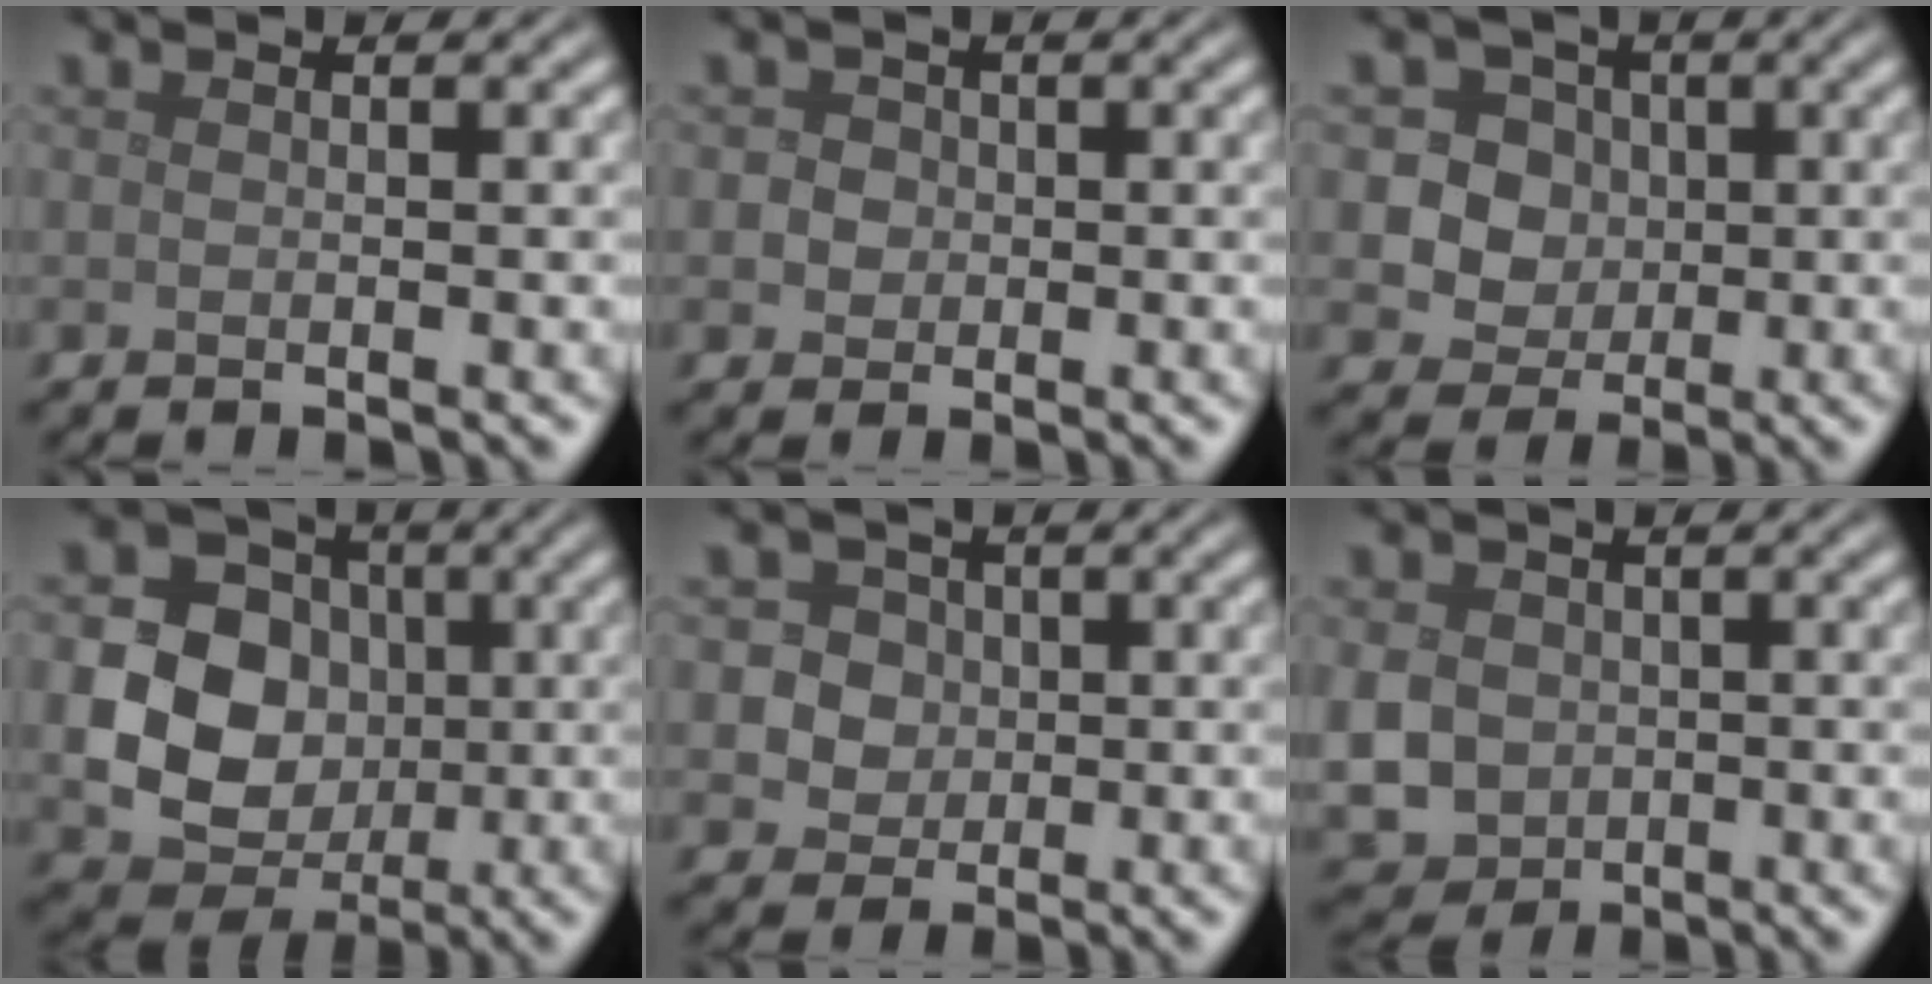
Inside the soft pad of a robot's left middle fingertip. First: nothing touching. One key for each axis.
{"total": 2.8, "fx": 0.7, "fy": 2.5, "fz": 1.1, "tx": -0.003, "ty": 0.011, "tz": -0.001}
{"total": 6.3, "fx": 1.7, "fy": 5.5, "fz": 2.6, "tx": -0.030, "ty": 0.012, "tz": 0.021}
{"total": 9.3, "fx": -0.4, "fy": 8.0, "fz": 4.6, "tx": -0.080, "ty": -0.003, "tz": -0.018}
{"total": 5.6, "fx": 1.7, "fy": 4.8, "fz": 2.3, "tx": -0.021, "ty": 0.022, "tz": 0.011}
{"total": 5.4, "fx": -0.4, "fy": 4.8, "fz": 2.4, "tx": -0.067, "ty": -0.010, "tz": -0.009}